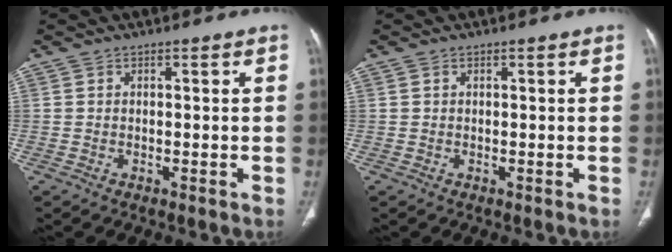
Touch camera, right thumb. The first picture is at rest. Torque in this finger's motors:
{"motor_torque": [0.28, 0.16, -0.37, -0.03, -0.02]}